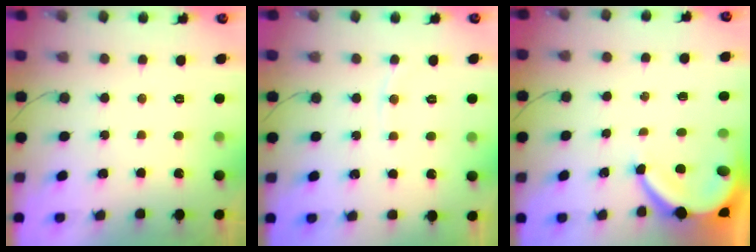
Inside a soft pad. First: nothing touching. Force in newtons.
{"total": 4.9, "press": 4.9, "slide": 0.6}
{"total": 7.2, "press": 7.1, "slide": 0.9}